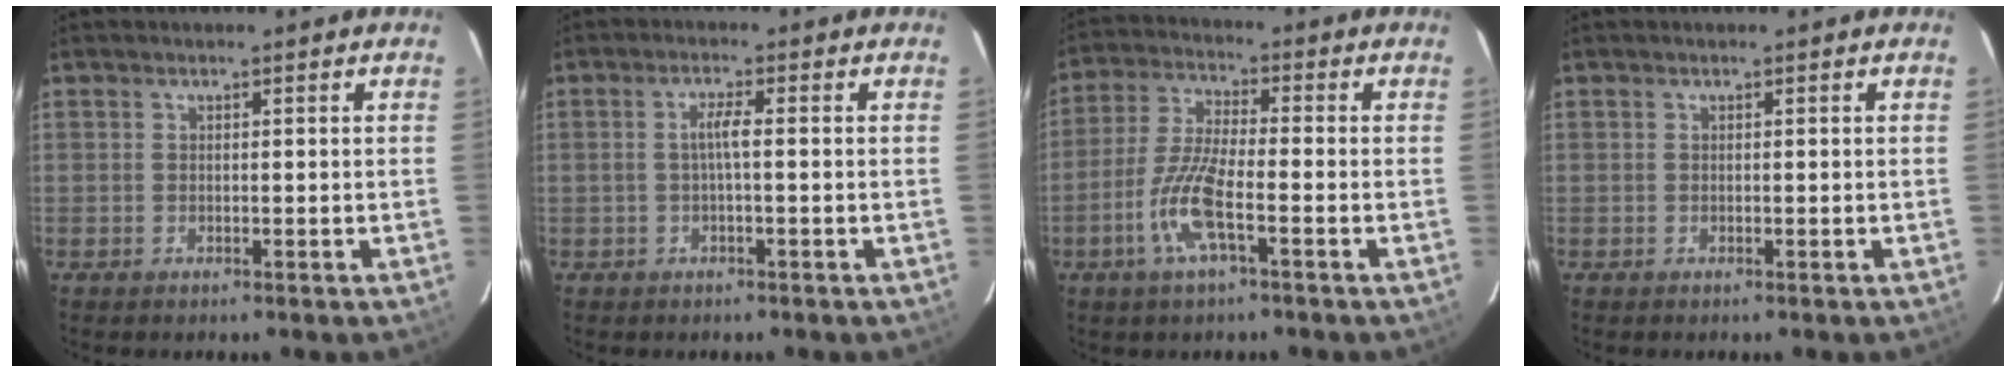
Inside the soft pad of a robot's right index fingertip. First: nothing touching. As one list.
[{"total": 2.6, "force": [-0.3, 0.0, 2.5], "torque": [-0.049, 0.004, -0.005]}, {"total": 9.5, "force": [-4.0, 1.8, 8.4], "torque": [-0.183, -0.004, -0.082]}, {"total": 0.0}]